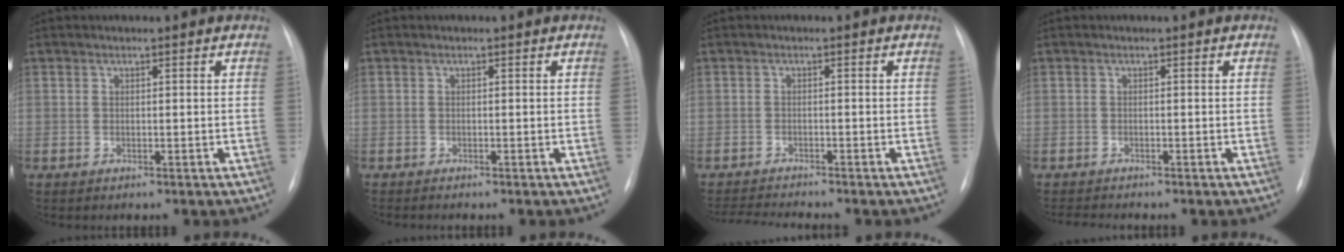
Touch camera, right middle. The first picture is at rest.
{"total": 1.0, "force": [-0.9, 0.0, 0.5], "torque": [-0.007, -0.004, -0.009]}
{"total": 4.6, "force": [-4.4, -1.0, 1.1], "torque": [-0.022, -0.018, -0.072]}
{"total": 2.1, "force": [-2.0, -0.2, 0.5], "torque": [-0.006, -0.009, -0.033]}